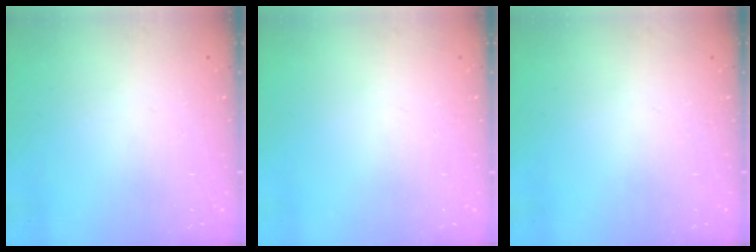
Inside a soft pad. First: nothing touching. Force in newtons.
{"total": 0.0}
{"total": 0.0}